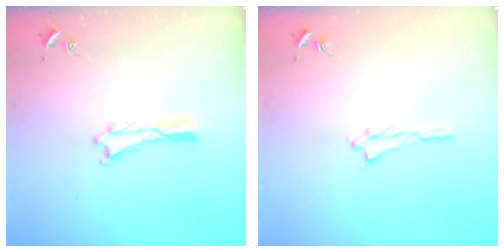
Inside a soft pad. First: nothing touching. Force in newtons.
{"total": 1.2, "press": 1.2, "slide": 0.3}